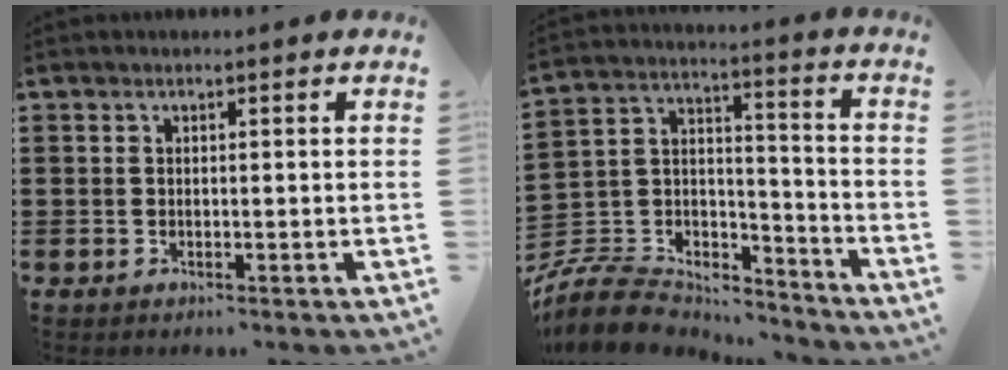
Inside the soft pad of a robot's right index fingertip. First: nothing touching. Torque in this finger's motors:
{"motor_torque": [-1.07, 1.07, -1.05, -0.21]}